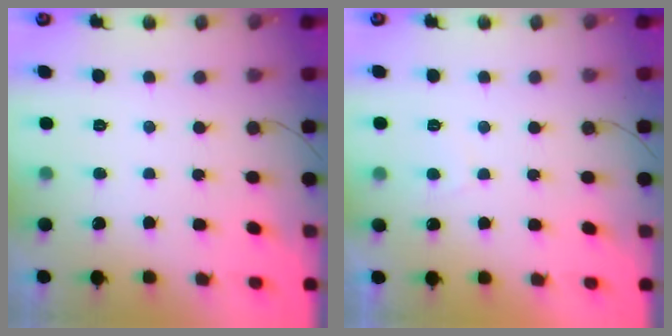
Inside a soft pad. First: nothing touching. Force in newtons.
{"total": 0.8, "press": 0.6, "slide": 0.5}